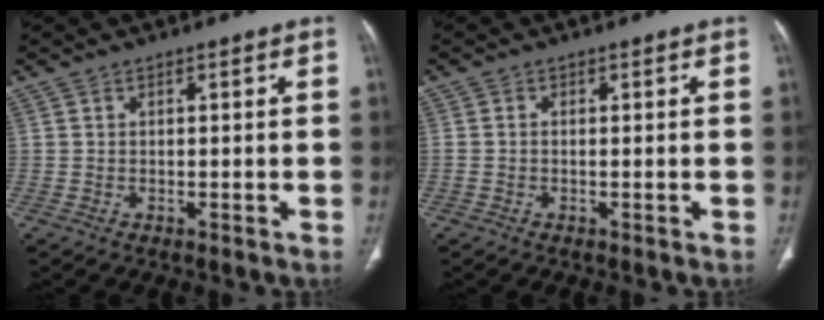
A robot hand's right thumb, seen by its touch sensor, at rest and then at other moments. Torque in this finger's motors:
{"motor_torque": [0.09, -0.57, -0.18, -0.03, -0.02]}